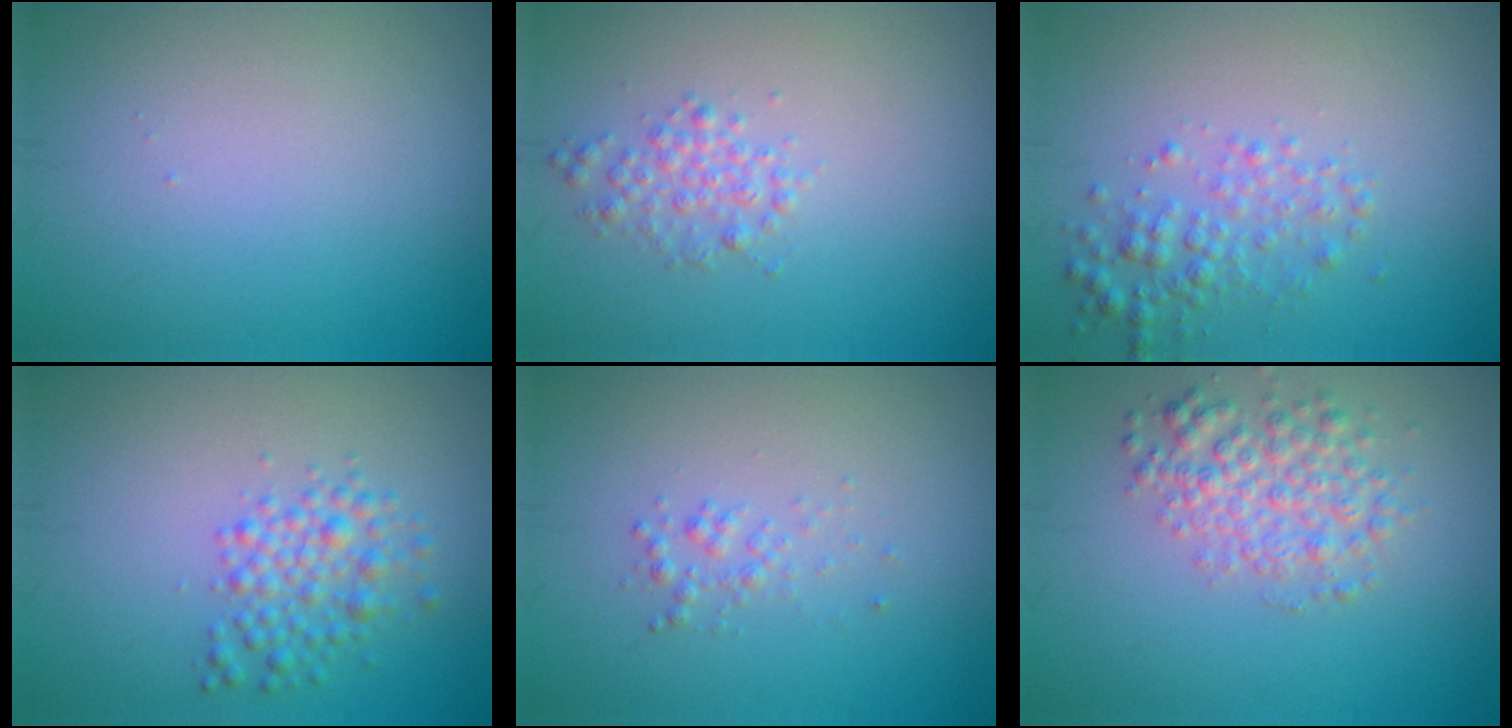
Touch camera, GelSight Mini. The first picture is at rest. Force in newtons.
{"total": 1.8, "press": 1.8, "slide": 0.0}
{"total": 2.5, "press": 2.5, "slide": 0.1}
{"total": 2.8, "press": 2.8, "slide": 0.0}
{"total": 1.1, "press": 1.1, "slide": 0.1}
{"total": 3.6, "press": 3.6, "slide": 0.1}